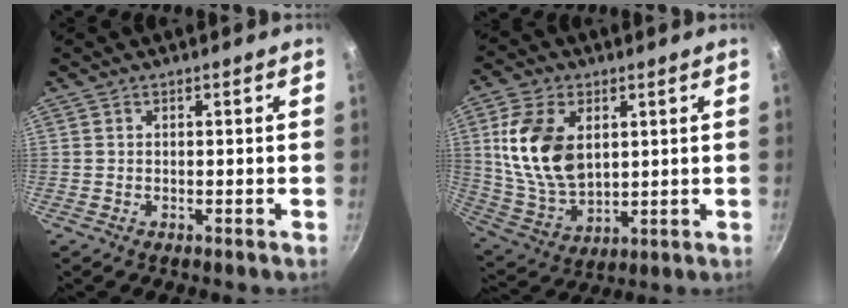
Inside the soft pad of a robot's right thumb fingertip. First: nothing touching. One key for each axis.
{"total": 15.6, "fx": 3.5, "fy": 9.9, "fz": 11.5, "tx": -0.202, "ty": -0.019, "tz": 0.081}